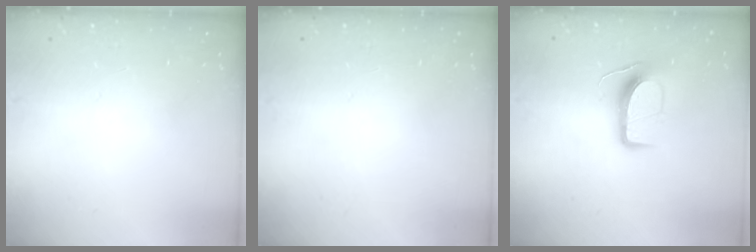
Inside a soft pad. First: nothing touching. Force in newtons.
{"total": 0.0}
{"total": 9.9, "press": 9.9, "slide": 0.2}